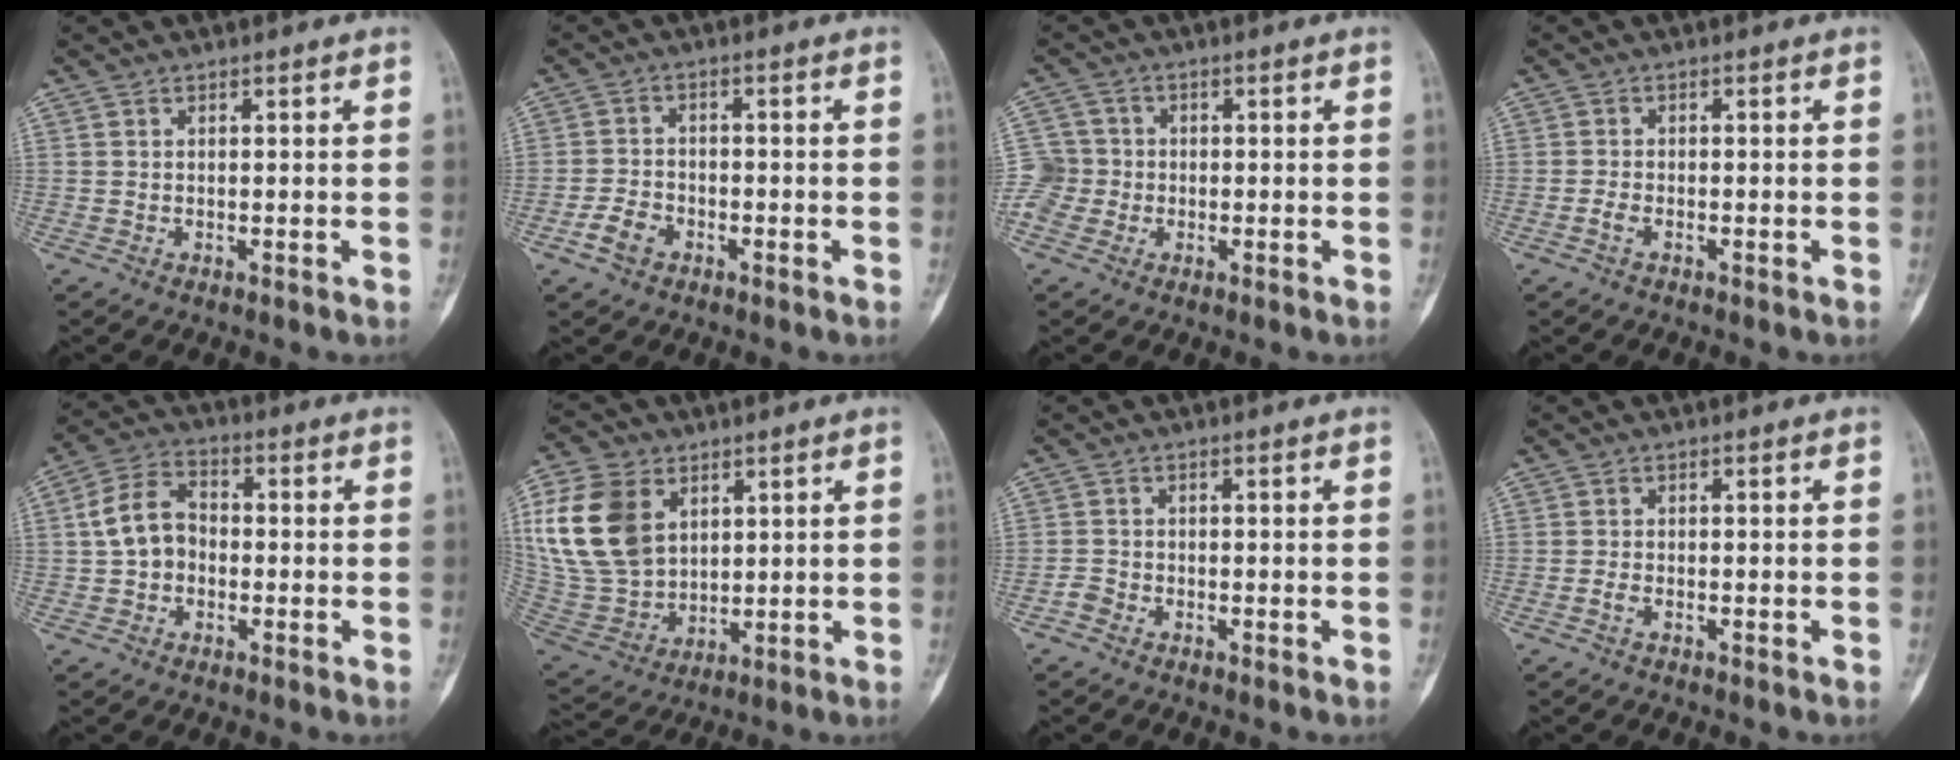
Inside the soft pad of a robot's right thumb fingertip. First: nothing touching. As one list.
[{"total": 4.4, "force": [-2.3, 3.1, 2.2], "torque": [-0.035, 0.018, -0.044]}, {"total": 5.8, "force": [-1.4, 5.5, 1.1], "torque": [-0.004, 0.015, -0.032]}, {"total": 1.5, "force": [-0.8, 0.8, 0.9], "torque": [-0.024, 0.004, -0.019]}, {"total": 8.5, "force": [-0.6, 6.5, 5.6], "torque": [-0.091, 0.030, -0.025]}, {"total": 18.7, "force": [5.8, 13.5, 11.6], "torque": [-0.231, -0.010, 0.126]}, {"total": 1.6, "force": [-1.1, 1.2, 0.3], "torque": [-0.006, 0.005, -0.027]}, {"total": 1.1, "force": [-0.6, 0.6, 0.6], "torque": [-0.018, 0.003, -0.016]}]